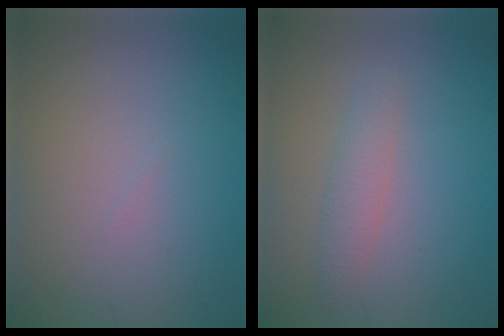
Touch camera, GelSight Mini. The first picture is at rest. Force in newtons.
{"total": 2.1, "press": 2.1, "slide": 0.1}